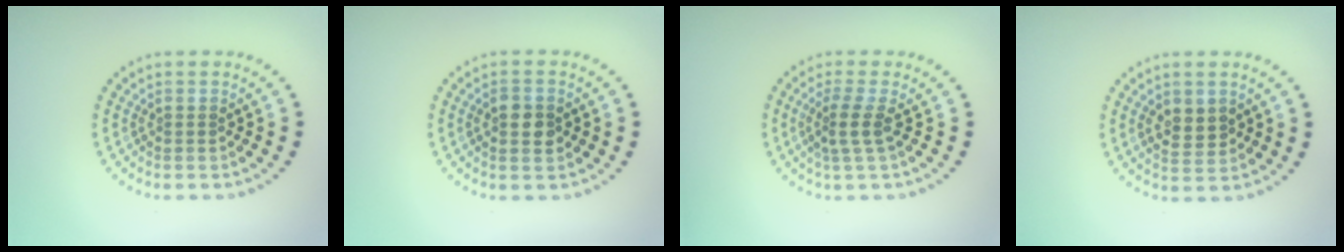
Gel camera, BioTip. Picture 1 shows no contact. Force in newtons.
{"total": 2.0, "press": 2.0, "slide": 0.1}
{"total": 2.2, "press": 1.4, "slide": 1.6}
{"total": 2.3, "press": 2.2, "slide": 0.3}